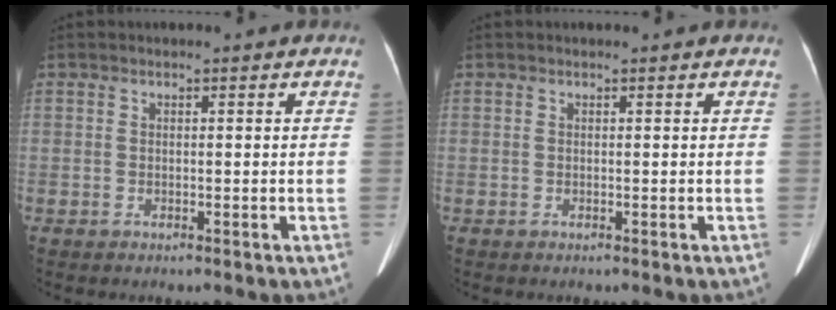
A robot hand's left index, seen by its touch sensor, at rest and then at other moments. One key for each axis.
{"total": 0.0}